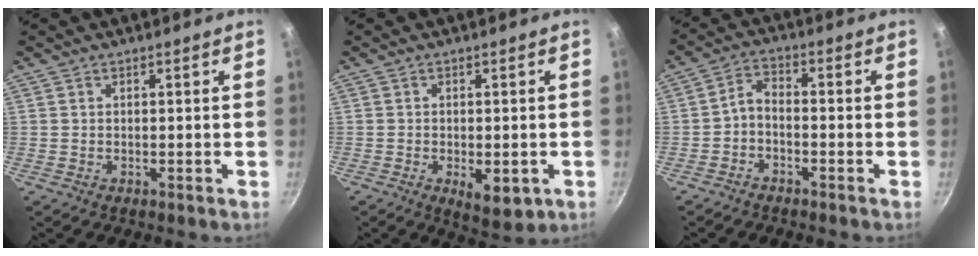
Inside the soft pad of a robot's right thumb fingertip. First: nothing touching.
{"total": 6.3, "force": [-2.0, 2.9, 5.2], "torque": [-0.069, -0.004, -0.018]}
{"total": 4.0, "force": [-1.8, 2.2, 2.7], "torque": [-0.046, 0.027, -0.046]}